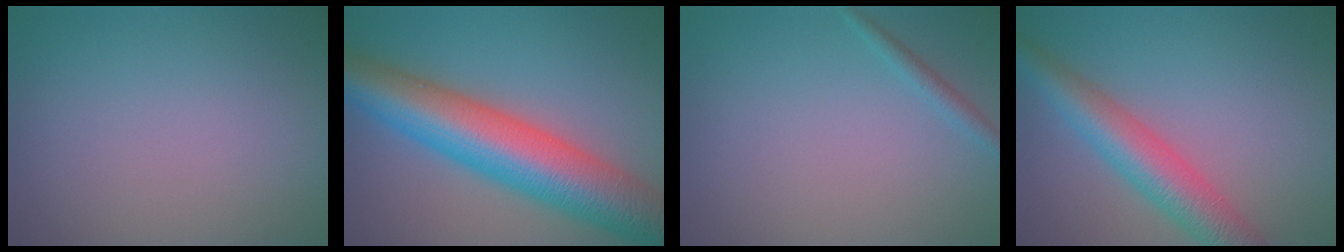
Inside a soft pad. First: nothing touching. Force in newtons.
{"total": 11.4, "press": 11.4, "slide": 0.3}
{"total": 1.1, "press": 1.1, "slide": 0.0}
{"total": 5.8, "press": 5.8, "slide": 0.1}